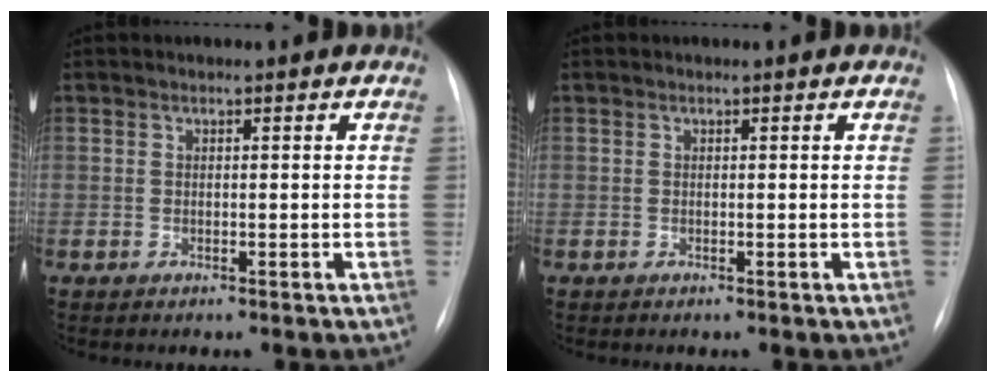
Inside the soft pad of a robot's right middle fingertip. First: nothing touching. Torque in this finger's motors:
{"motor_torque": [0.70, -0.63, 0.05, 0.01]}